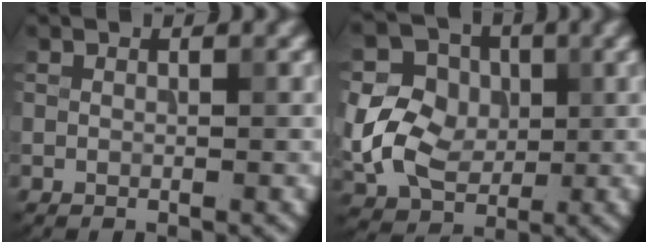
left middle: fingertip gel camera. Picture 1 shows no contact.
{"total": 8.5, "force": [-0.2, 7.0, 4.8], "torque": [-0.095, -0.003, -0.010]}